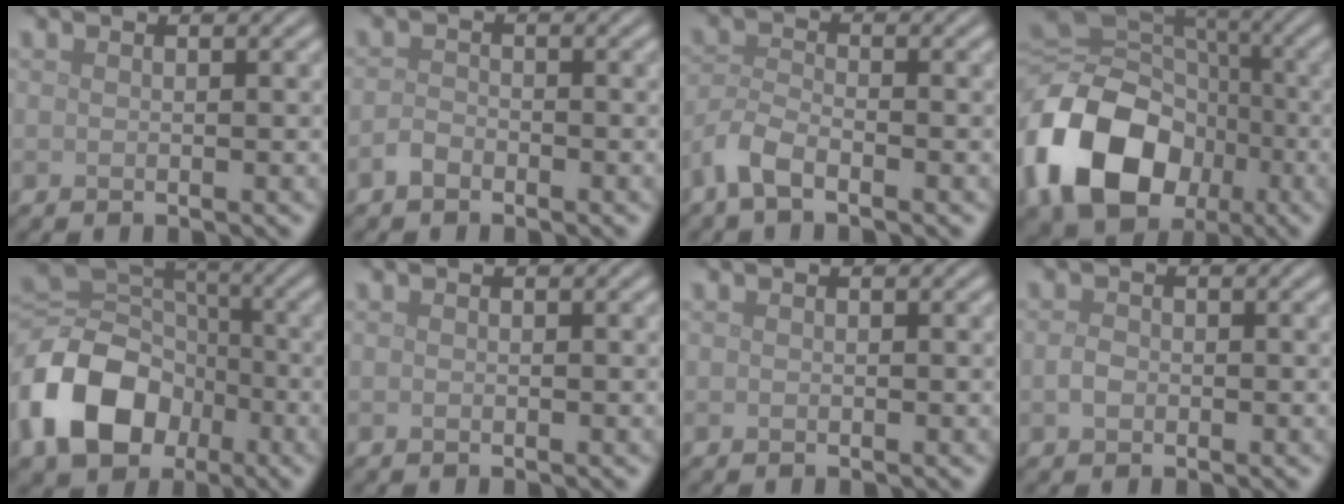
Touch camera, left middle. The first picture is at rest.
{"total": 1.3, "force": [-1.0, 0.7, 0.6], "torque": [-0.010, 0.003, -0.023]}
{"total": 3.1, "force": [-2.2, 1.1, 2.0], "torque": [-0.043, 0.001, -0.055]}
{"total": 15.9, "force": [-5.4, 12.0, 8.9], "torque": [-0.221, -0.030, -0.105]}
{"total": 11.9, "force": [-4.9, 8.5, 6.8], "torque": [-0.150, -0.005, -0.105]}
{"total": 0.0}
{"total": 0.0}
{"total": 1.2, "force": [-0.3, 0.9, 0.7], "torque": [-0.017, 0.000, -0.010]}